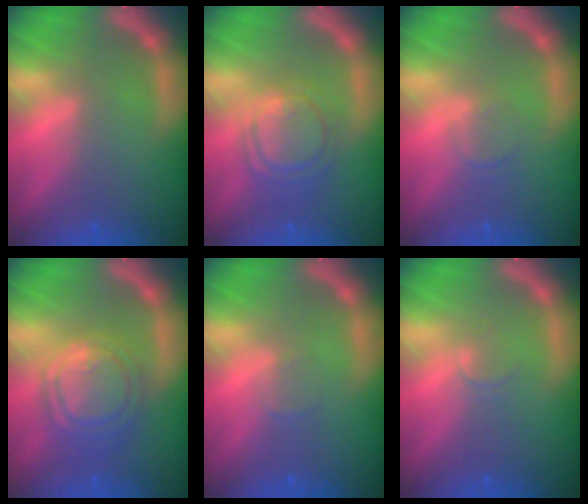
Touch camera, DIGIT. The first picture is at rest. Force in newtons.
{"total": 5.6}
{"total": 1.4}
{"total": 7.6}
{"total": 1.0}
{"total": 1.0}